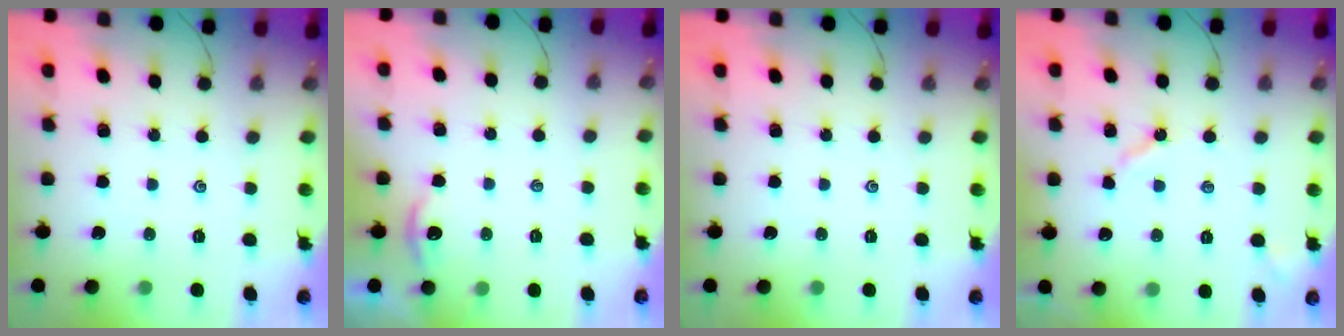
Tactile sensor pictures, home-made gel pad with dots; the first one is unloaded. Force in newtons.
{"total": 2.6, "press": 2.6, "slide": 0.3}
{"total": 0.0}
{"total": 3.6, "press": 3.6, "slide": 0.5}